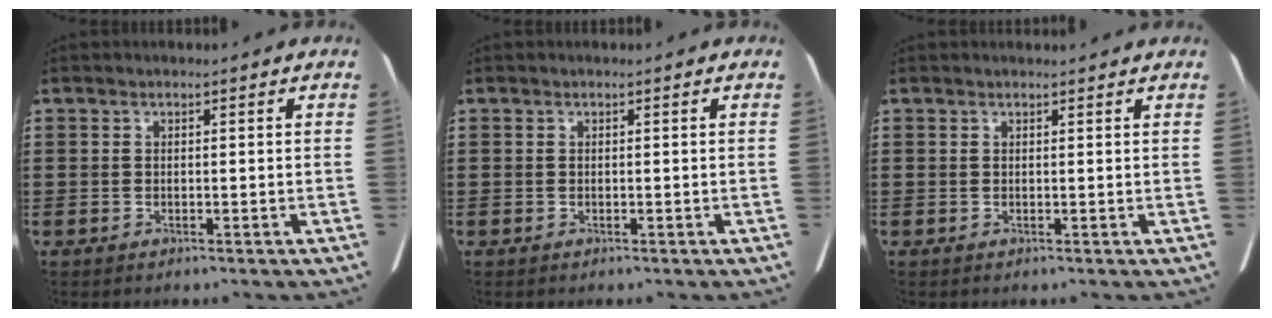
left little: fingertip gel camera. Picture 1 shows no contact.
{"total": 0.0}
{"total": 0.5, "force": [0.5, 0.0, 0.2], "torque": [0.003, -0.002, 0.008]}